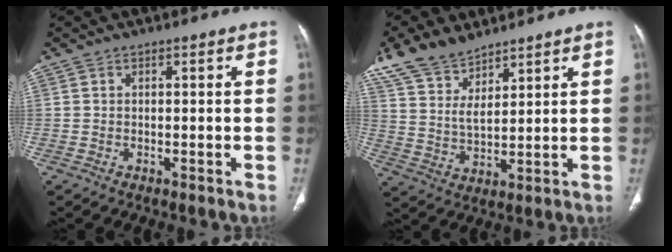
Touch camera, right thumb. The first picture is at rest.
{"total": 10.5, "force": [8.2, 4.4, 4.9], "torque": [-0.083, -0.029, 0.173]}